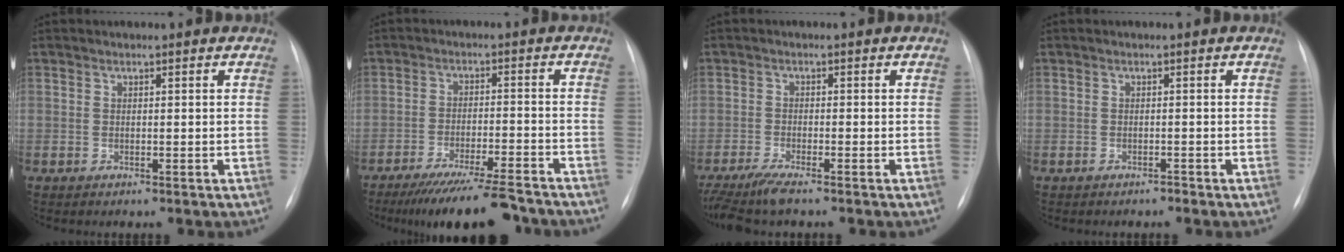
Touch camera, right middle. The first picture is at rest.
{"total": 13.3, "force": [-11.4, 0.9, 6.8], "torque": [-0.107, -0.020, -0.174]}
{"total": 5.8, "force": [-4.7, 0.0, 3.4], "torque": [-0.065, -0.019, -0.084]}
{"total": 0.6, "force": [-0.6, 0.1, 0.0], "torque": [-0.005, -0.001, -0.012]}